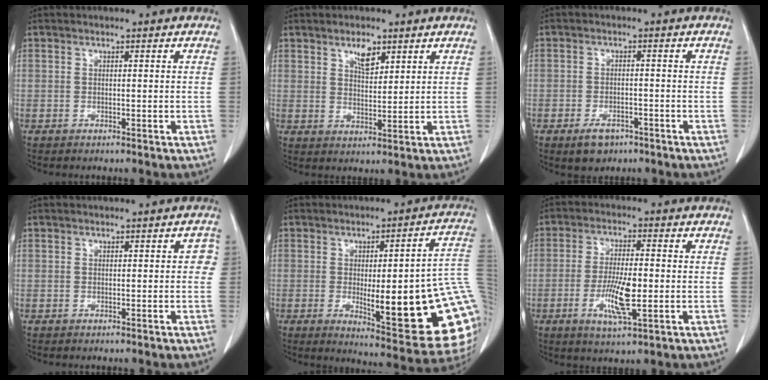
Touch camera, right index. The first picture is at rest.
{"total": 3.9, "force": [2.5, 1.6, 2.5], "torque": [-0.046, -0.002, 0.045]}
{"total": 4.0, "force": [-2.6, 2.3, 2.0], "torque": [-0.036, -0.001, -0.033]}
{"total": 1.6, "force": [0.2, 1.0, 1.2], "torque": [-0.001, 0.015, 0.000]}
{"total": 24.4, "force": [-2.7, 4.5, 23.9], "torque": [-0.212, -0.001, -0.025]}
{"total": 8.0, "force": [-1.8, 1.6, 7.6], "torque": [-0.144, -0.008, -0.031]}